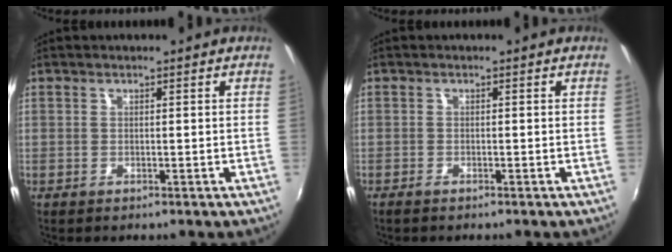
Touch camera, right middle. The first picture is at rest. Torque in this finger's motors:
{"motor_torque": [-0.24, 0.08, -0.01, -0.01]}